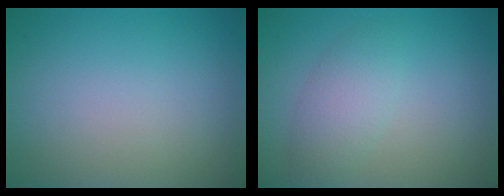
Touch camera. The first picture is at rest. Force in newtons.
{"total": 2.8, "press": 2.8, "slide": 0.1}